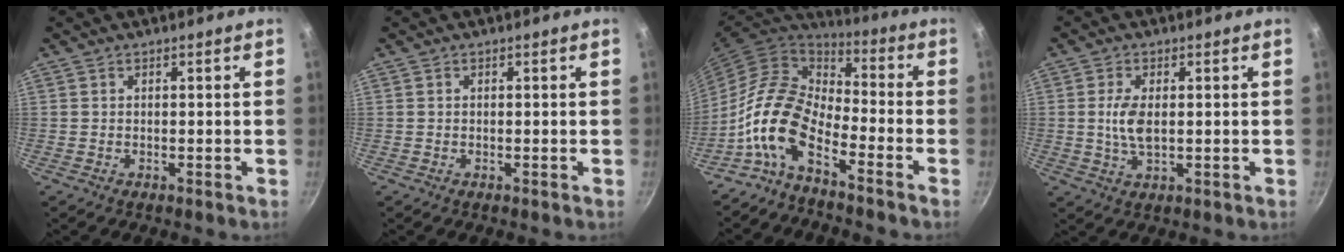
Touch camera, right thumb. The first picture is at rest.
{"total": 0.0}
{"total": 13.3, "force": [-6.9, 6.6, 9.2], "torque": [-0.161, 0.066, -0.156]}
{"total": 5.1, "force": [0.4, 2.4, 4.4], "torque": [-0.093, -0.002, 0.008]}